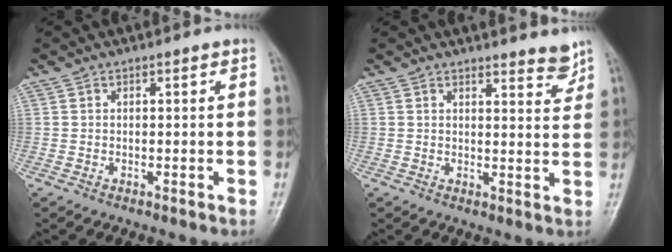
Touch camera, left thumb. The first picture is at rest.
{"total": 3.5, "force": [3.2, 0.9, 1.2], "torque": [-0.004, -0.031, 0.038]}